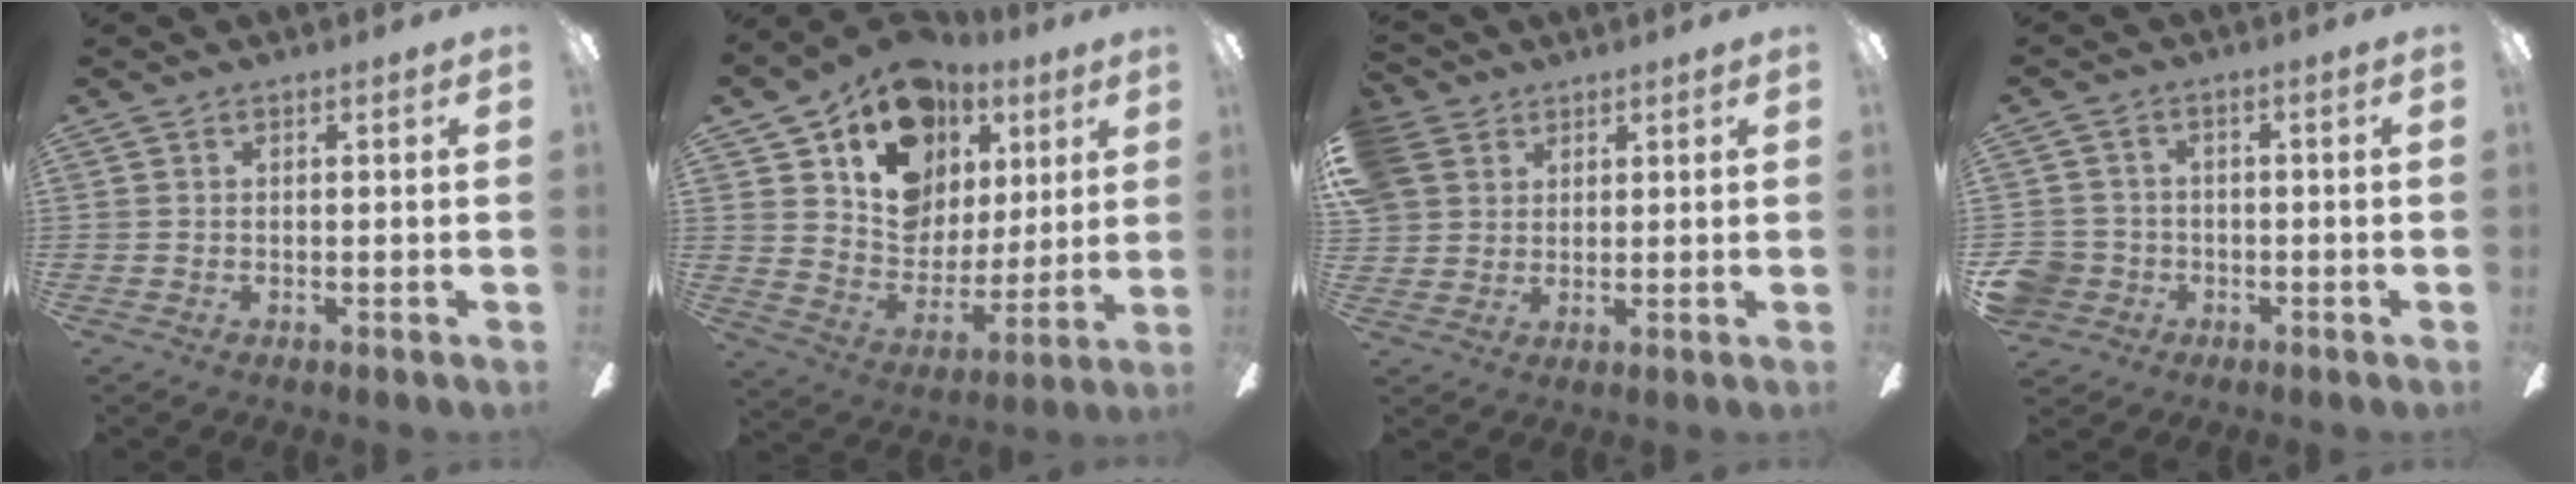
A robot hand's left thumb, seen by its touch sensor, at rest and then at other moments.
{"total": 16.9, "force": [10.2, 11.9, 6.2], "torque": [-0.117, -0.057, 0.191]}
{"total": 6.9, "force": [3.7, 5.6, 1.4], "torque": [-0.042, 0.002, 0.076]}
{"total": 5.8, "force": [-1.6, 5.4, 1.4], "torque": [-0.059, 0.014, -0.031]}